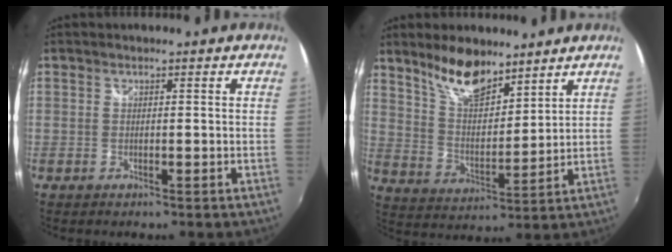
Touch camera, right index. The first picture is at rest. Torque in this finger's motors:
{"motor_torque": [0.25, 0.22, 0.17, 0.06]}